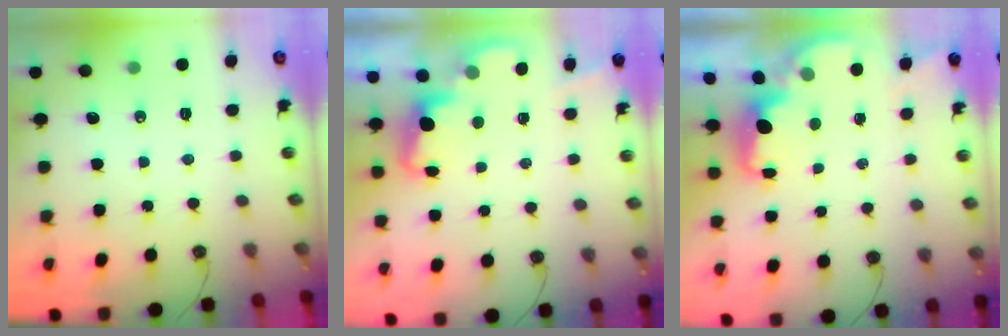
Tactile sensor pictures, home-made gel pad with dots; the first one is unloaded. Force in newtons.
{"total": 2.5, "press": 2.4, "slide": 0.5}
{"total": 2.2, "press": 2.0, "slide": 0.8}